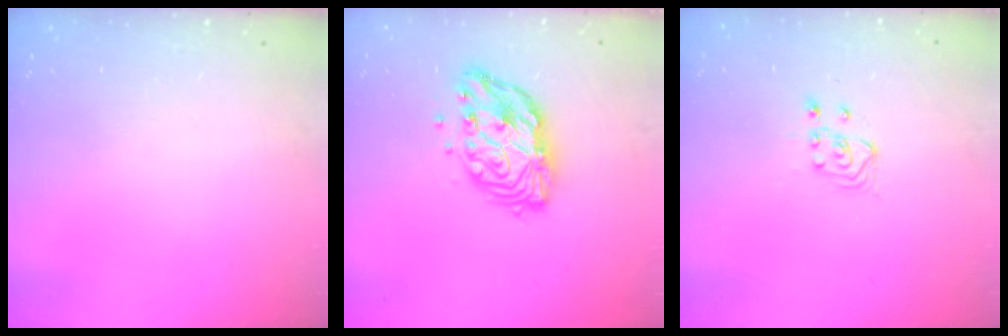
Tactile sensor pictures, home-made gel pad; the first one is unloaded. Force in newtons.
{"total": 12.8, "press": 12.8, "slide": 1.1}
{"total": 3.3, "press": 2.9, "slide": 1.5}